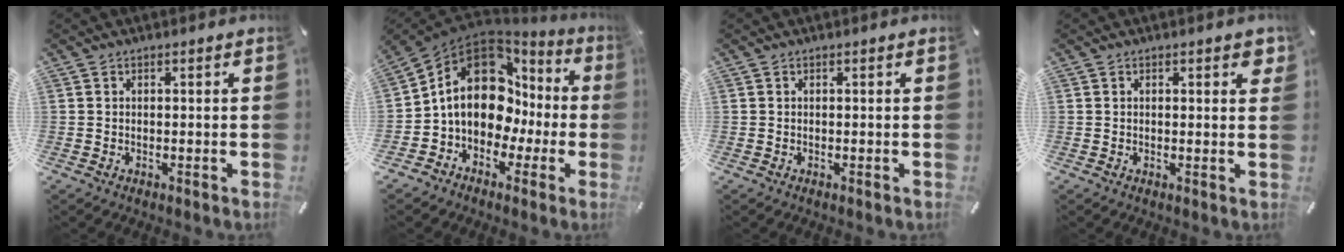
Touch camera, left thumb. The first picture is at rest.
{"total": 15.9, "force": [2.0, 12.0, 10.2], "torque": [-0.184, -0.017, 0.032]}
{"total": 0.0}
{"total": 1.9, "force": [1.0, 0.7, 1.5], "torque": [-0.015, -0.004, 0.013]}